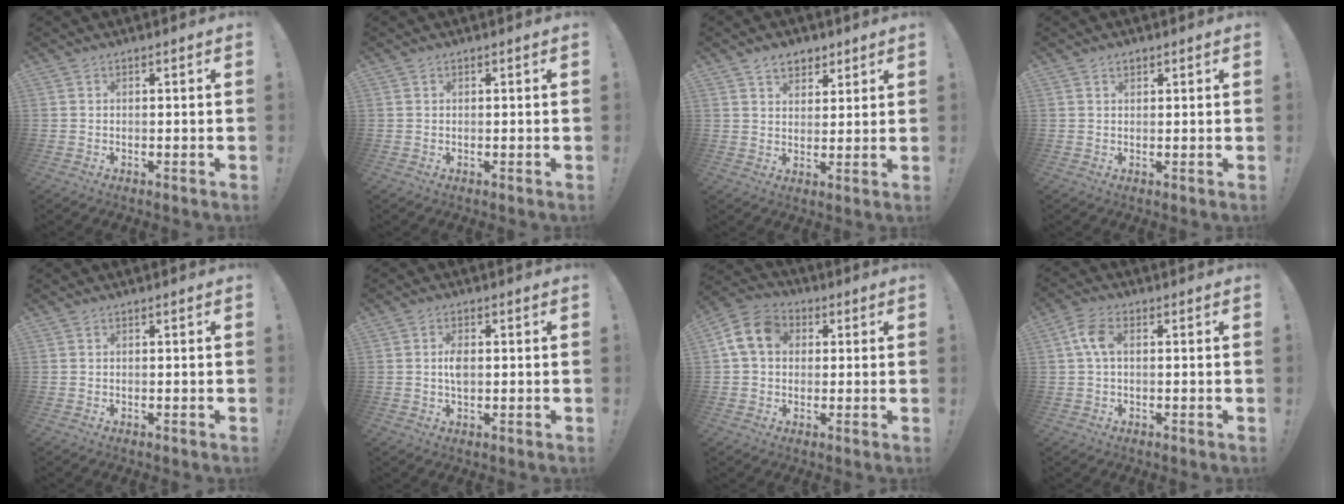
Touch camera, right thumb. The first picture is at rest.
{"total": 0.0}
{"total": 6.4, "force": [4.1, 4.4, 2.1], "torque": [-0.019, -0.020, 0.076]}
{"total": 1.4, "force": [1.0, 0.8, 0.5], "torque": [-0.004, -0.002, 0.019]}
{"total": 0.0}
{"total": 3.8, "force": [0.2, 2.0, 3.2], "torque": [-0.055, 0.001, 0.002]}
{"total": 11.4, "force": [2.7, 8.8, 6.8], "torque": [-0.118, 0.012, 0.058]}
{"total": 5.8, "force": [0.7, 3.3, 4.7], "torque": [-0.105, 0.013, 0.014]}